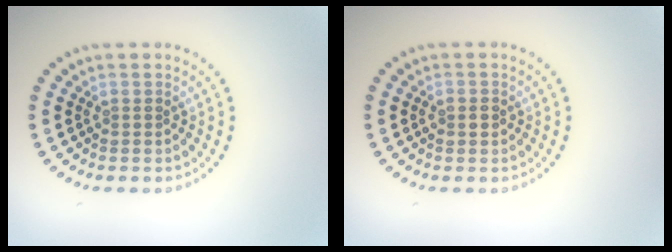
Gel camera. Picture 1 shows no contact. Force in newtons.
{"total": 1.5, "press": 1.5, "slide": 0.2}